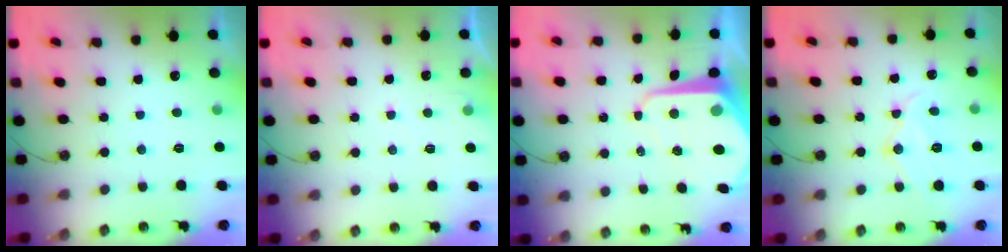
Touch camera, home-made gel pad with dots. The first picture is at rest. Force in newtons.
{"total": 3.8, "press": 3.8, "slide": 0.4}
{"total": 12.2, "press": 12.2, "slide": 1.0}
{"total": 11.8, "press": 11.8, "slide": 1.0}